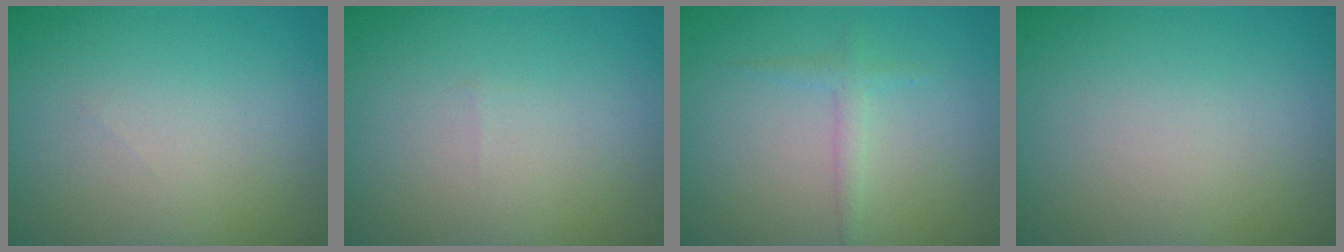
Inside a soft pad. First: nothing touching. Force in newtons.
{"total": 0.0}
{"total": 1.3, "press": 1.3, "slide": 0.1}
{"total": 0.0}